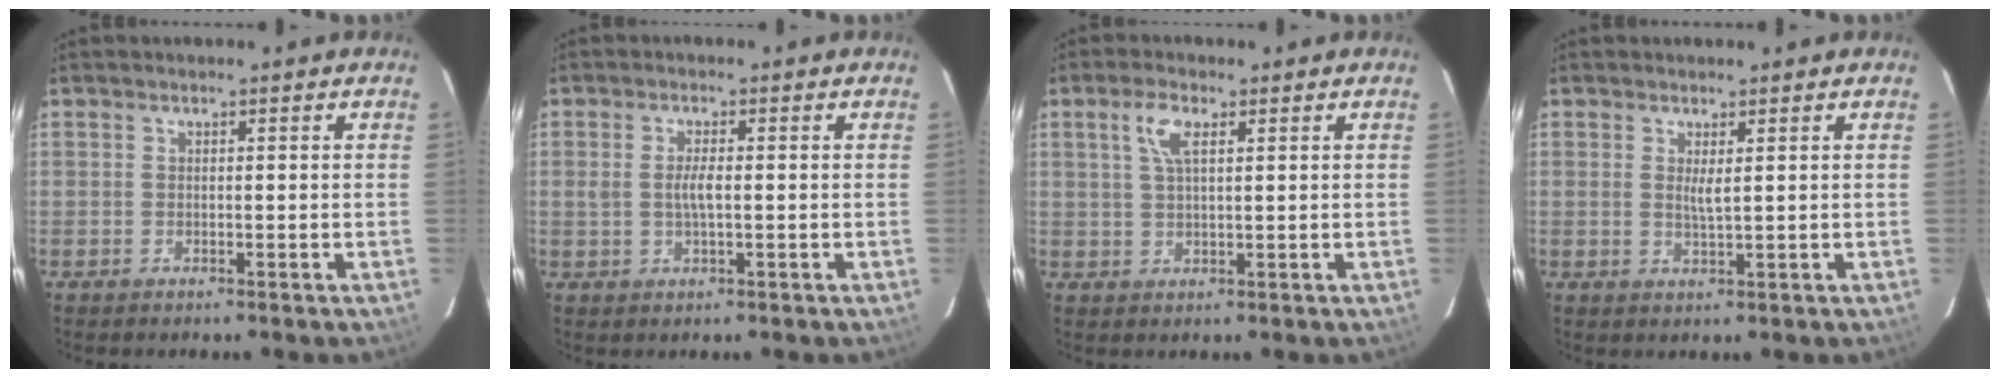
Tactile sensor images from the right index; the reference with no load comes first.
{"total": 3.0, "force": [-0.1, 0.8, 2.9], "torque": [-0.056, 0.001, 0.000]}
{"total": 4.3, "force": [1.8, 1.6, 3.5], "torque": [-0.070, 0.008, 0.035]}
{"total": 2.1, "force": [0.6, 0.2, 2.0], "torque": [-0.036, -0.003, 0.010]}